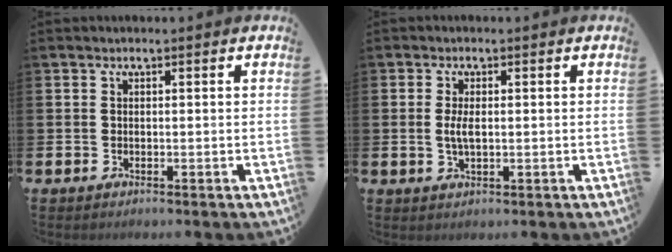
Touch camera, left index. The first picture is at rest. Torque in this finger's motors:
{"motor_torque": [0.85, 0.00, 0.43, 0.12]}